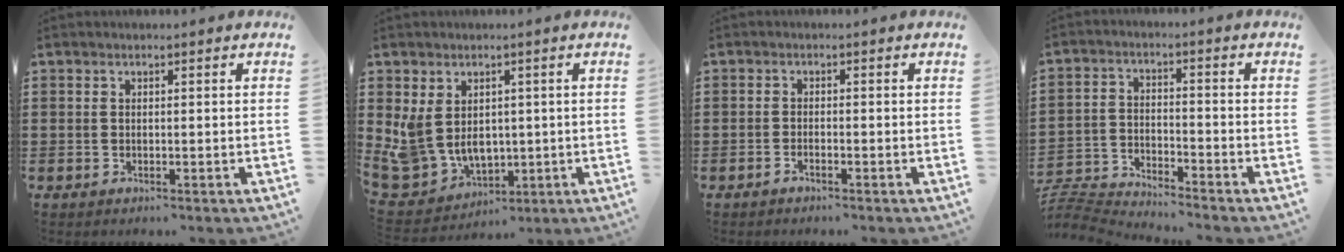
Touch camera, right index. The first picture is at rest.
{"total": 7.1, "force": [1.3, 6.0, 3.5], "torque": [-0.118, -0.010, 0.025]}
{"total": 1.0, "force": [-0.9, 0.0, 0.4], "torque": [-0.009, -0.003, -0.017]}
{"total": 4.8, "force": [-4.8, 0.0, 0.2], "torque": [-0.027, -0.007, -0.105]}